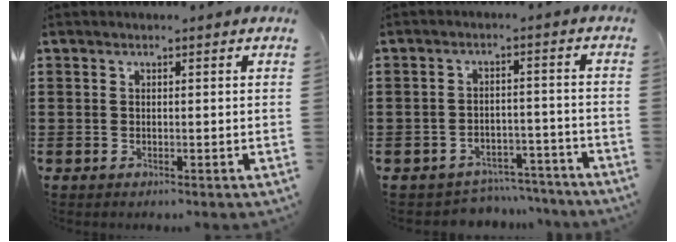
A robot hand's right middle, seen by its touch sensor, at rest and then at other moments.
{"total": 4.2, "force": [-4.1, 0.8, 0.1], "torque": [-0.007, 0.005, -0.088]}